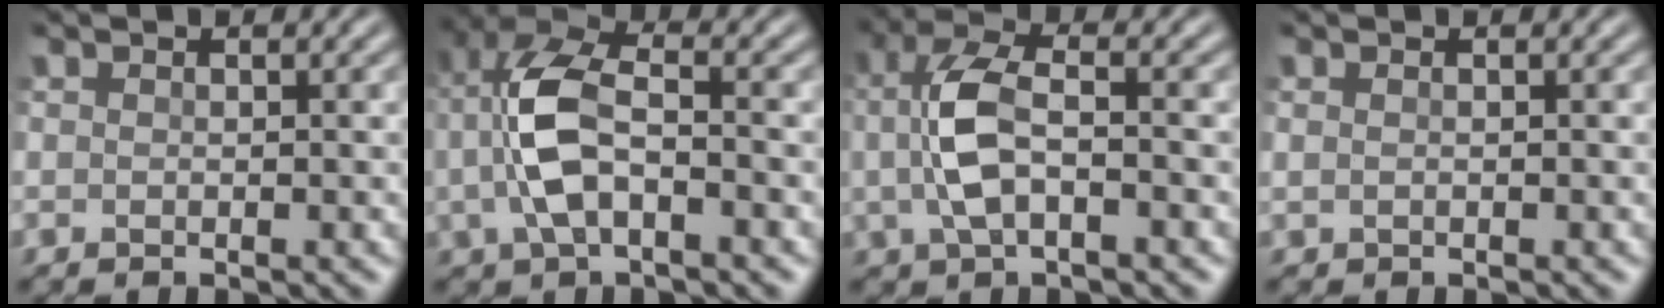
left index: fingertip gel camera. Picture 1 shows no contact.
{"total": 6.5, "force": [-0.9, 3.3, 5.6], "torque": [-0.127, 0.012, -0.023]}
{"total": 5.3, "force": [-0.4, 2.4, 4.7], "torque": [-0.107, 0.005, -0.010]}
{"total": 0.0}